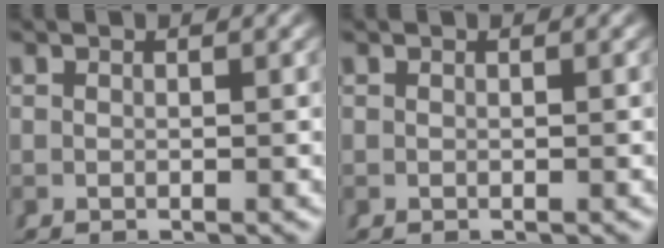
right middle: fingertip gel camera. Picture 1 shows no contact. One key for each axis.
{"total": 0.0}